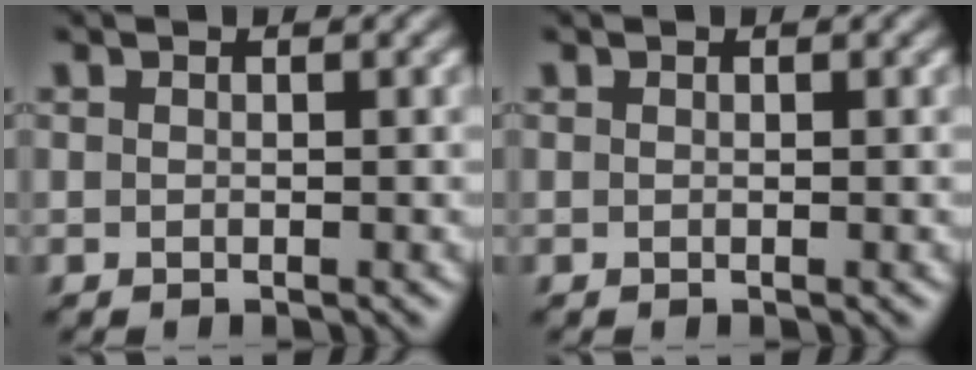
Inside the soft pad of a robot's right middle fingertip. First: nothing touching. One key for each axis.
{"total": 0.0}